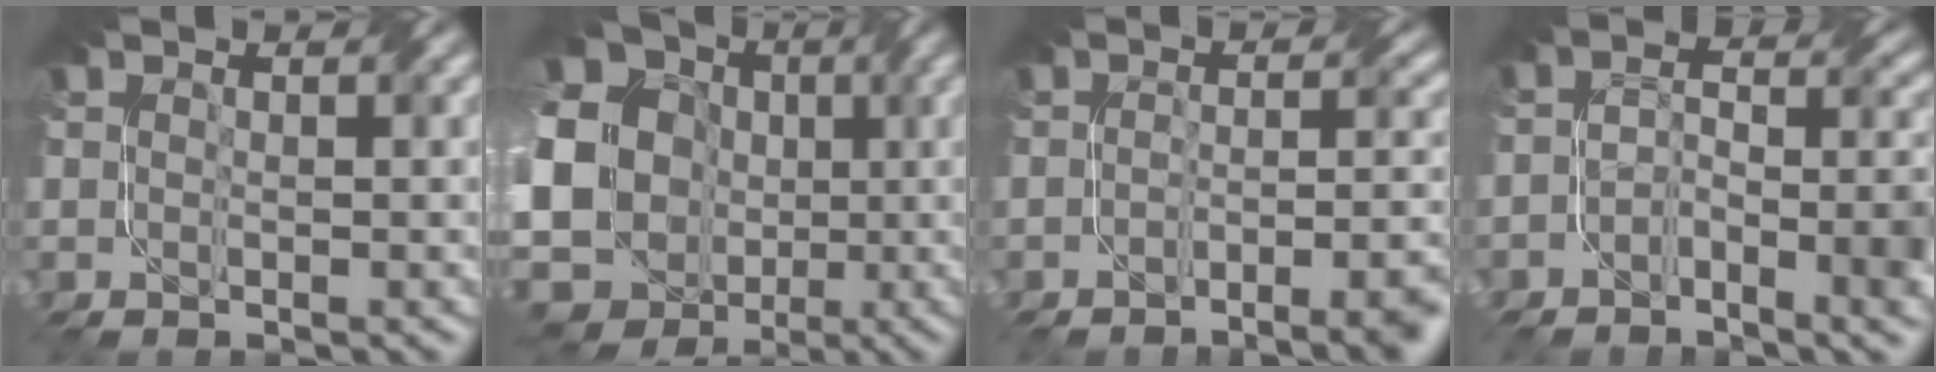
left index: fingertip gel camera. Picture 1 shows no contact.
{"total": 21.7, "force": [-1.8, 19.7, 9.0], "torque": [-0.194, 0.005, -0.077]}
{"total": 5.6, "force": [-3.2, 1.5, 4.3], "torque": [-0.048, 0.002, -0.044]}
{"total": 5.2, "force": [-2.1, 2.0, 4.3], "torque": [-0.065, -0.004, -0.040]}